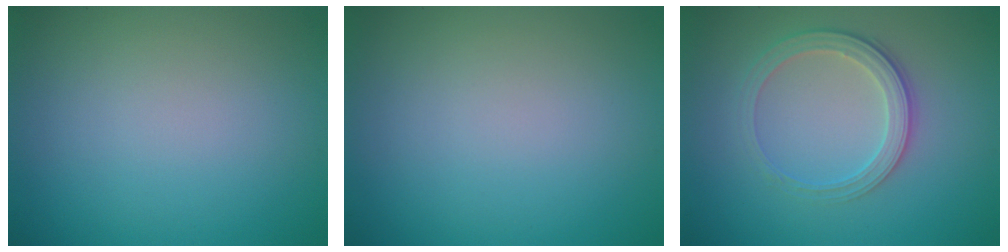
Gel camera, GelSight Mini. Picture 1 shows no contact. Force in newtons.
{"total": 0.0}
{"total": 2.8, "press": 2.6, "slide": 0.9}